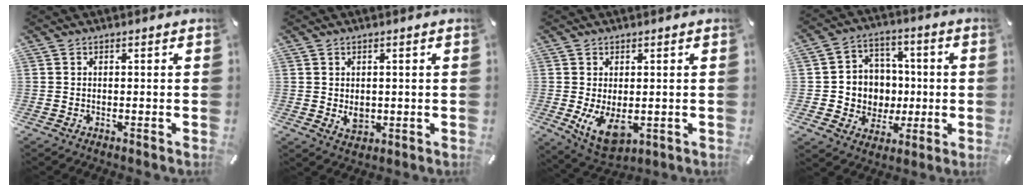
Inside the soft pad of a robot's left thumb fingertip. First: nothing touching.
{"total": 3.4, "force": [0.2, 2.7, 2.0], "torque": [-0.027, -0.006, 0.000]}
{"total": 8.1, "force": [-0.6, 4.9, 6.5], "torque": [-0.117, -0.014, -0.008]}
{"total": 10.0, "force": [-0.4, 9.9, 1.3], "torque": [-0.018, -0.002, 0.005]}